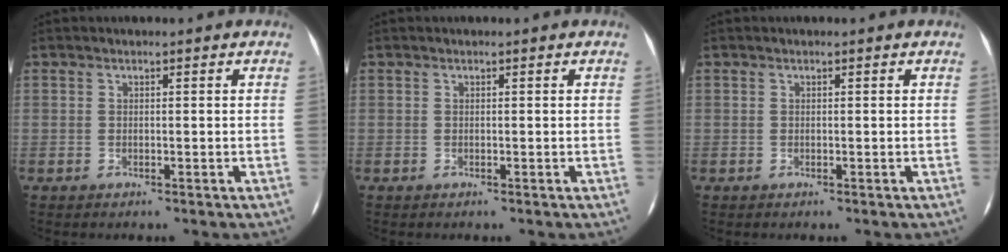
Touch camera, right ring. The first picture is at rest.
{"total": 0.0}
{"total": 0.0}